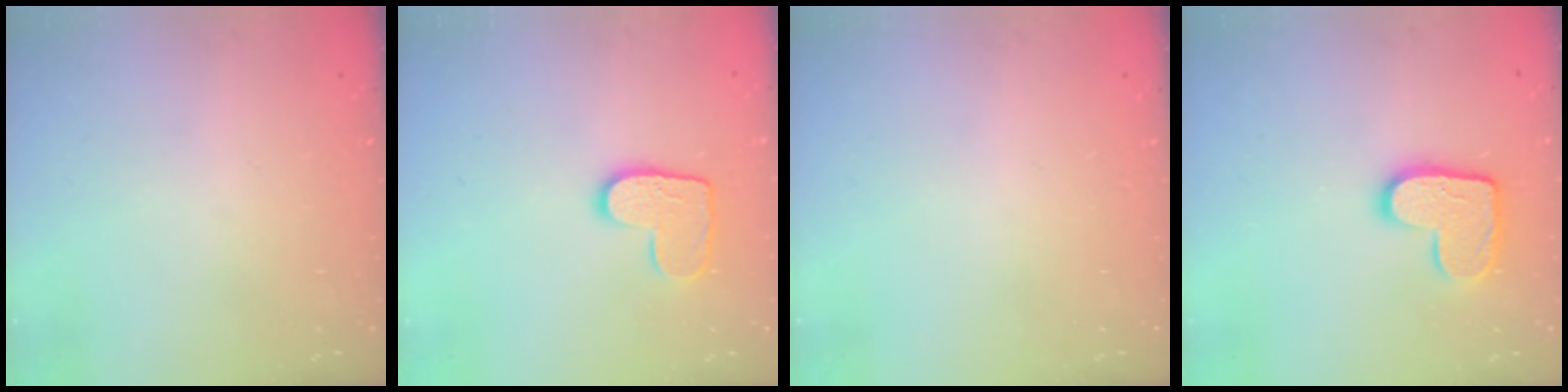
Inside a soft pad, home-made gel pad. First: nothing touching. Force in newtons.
{"total": 10.3, "press": 10.2, "slide": 0.6}
{"total": 0.0}
{"total": 12.8, "press": 12.8, "slide": 0.8}